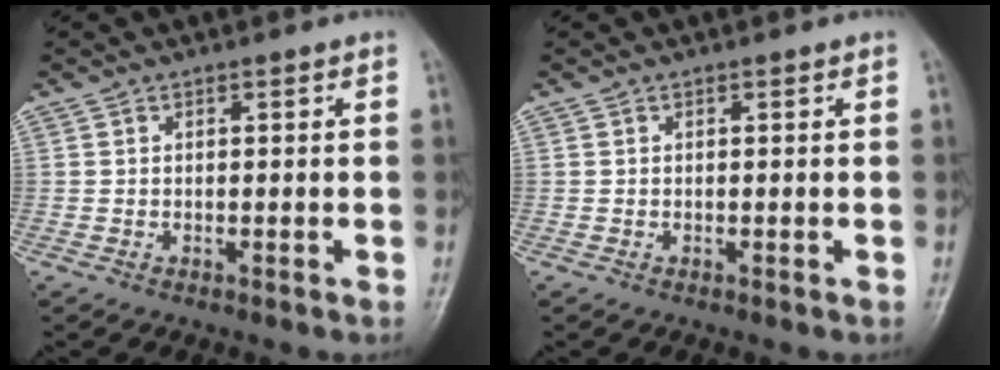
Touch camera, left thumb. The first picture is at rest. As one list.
[{"total": 0.0}]